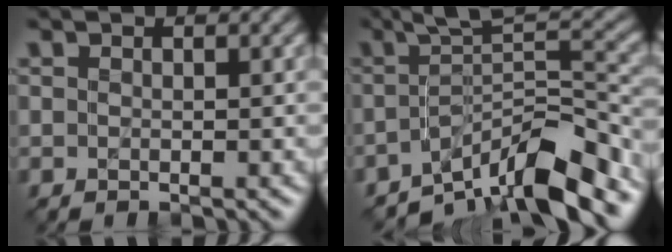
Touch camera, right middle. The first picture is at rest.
{"total": 9.1, "force": [-5.7, 2.1, 6.8], "torque": [-0.085, 0.008, -0.103]}